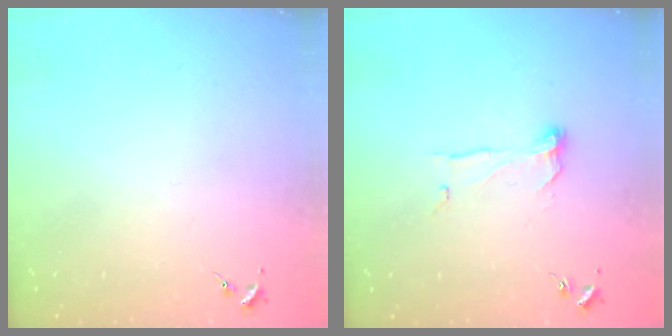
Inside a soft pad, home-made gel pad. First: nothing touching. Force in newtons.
{"total": 7.9, "press": 7.8, "slide": 0.3}